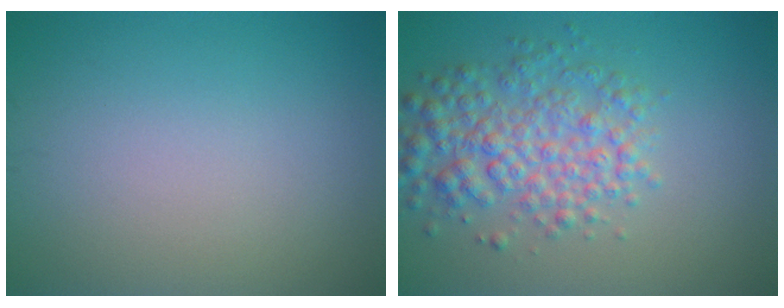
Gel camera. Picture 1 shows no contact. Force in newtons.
{"total": 5.1, "press": 5.1, "slide": 0.2}